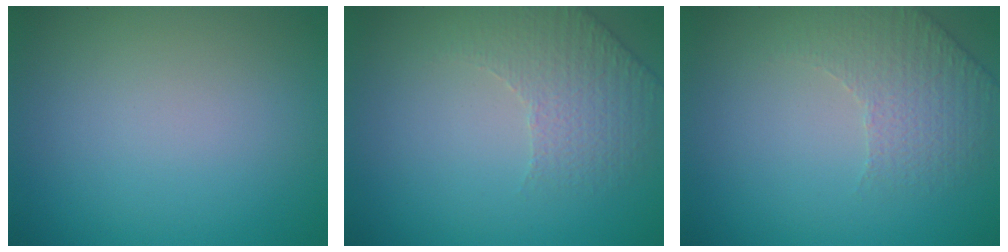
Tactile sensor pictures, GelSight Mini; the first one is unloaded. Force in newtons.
{"total": 1.9, "press": 1.6, "slide": 1.0}
{"total": 1.9, "press": 1.6, "slide": 1.0}